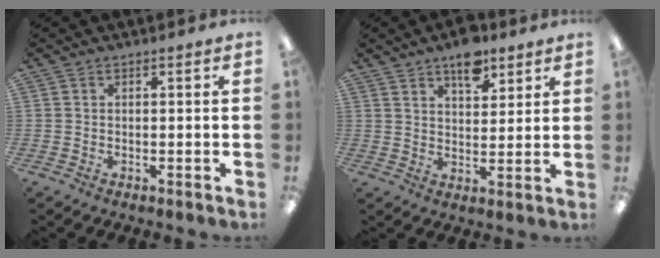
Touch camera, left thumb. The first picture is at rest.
{"total": 8.5, "force": [6.0, 4.1, 4.4], "torque": [-0.053, -0.033, 0.102]}